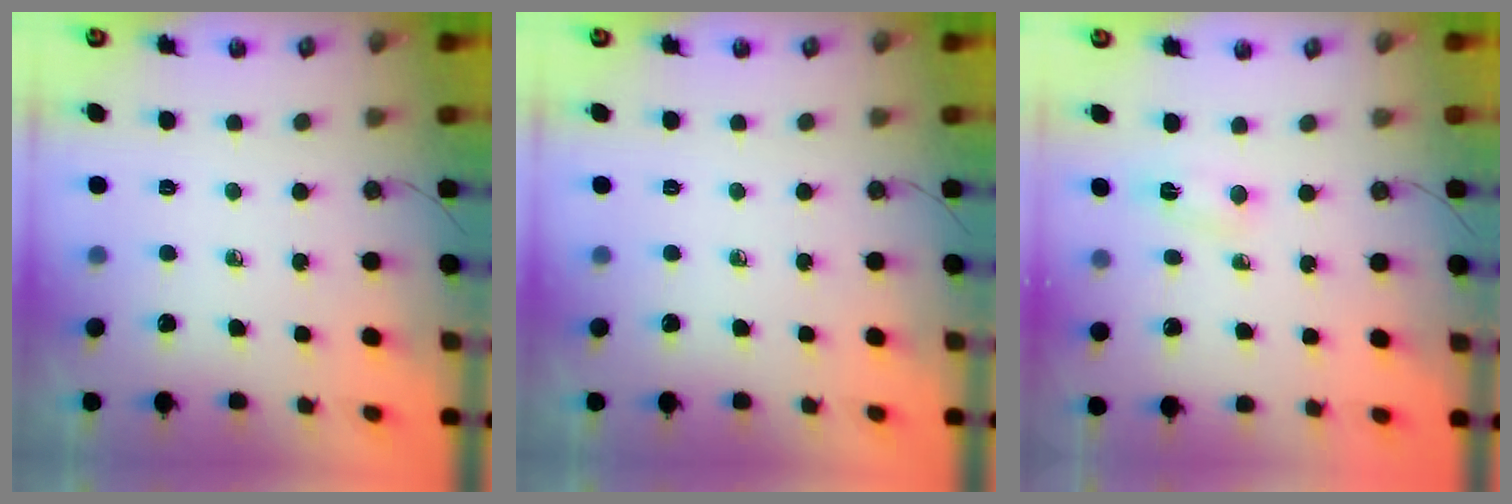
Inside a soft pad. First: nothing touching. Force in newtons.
{"total": 0.0}
{"total": 2.6, "press": 1.3, "slide": 2.2}